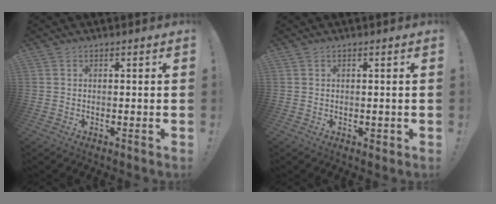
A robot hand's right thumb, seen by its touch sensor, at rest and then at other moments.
{"total": 0.9, "force": [0.0, 0.7, 0.6], "torque": [-0.009, 0.001, 0.000]}